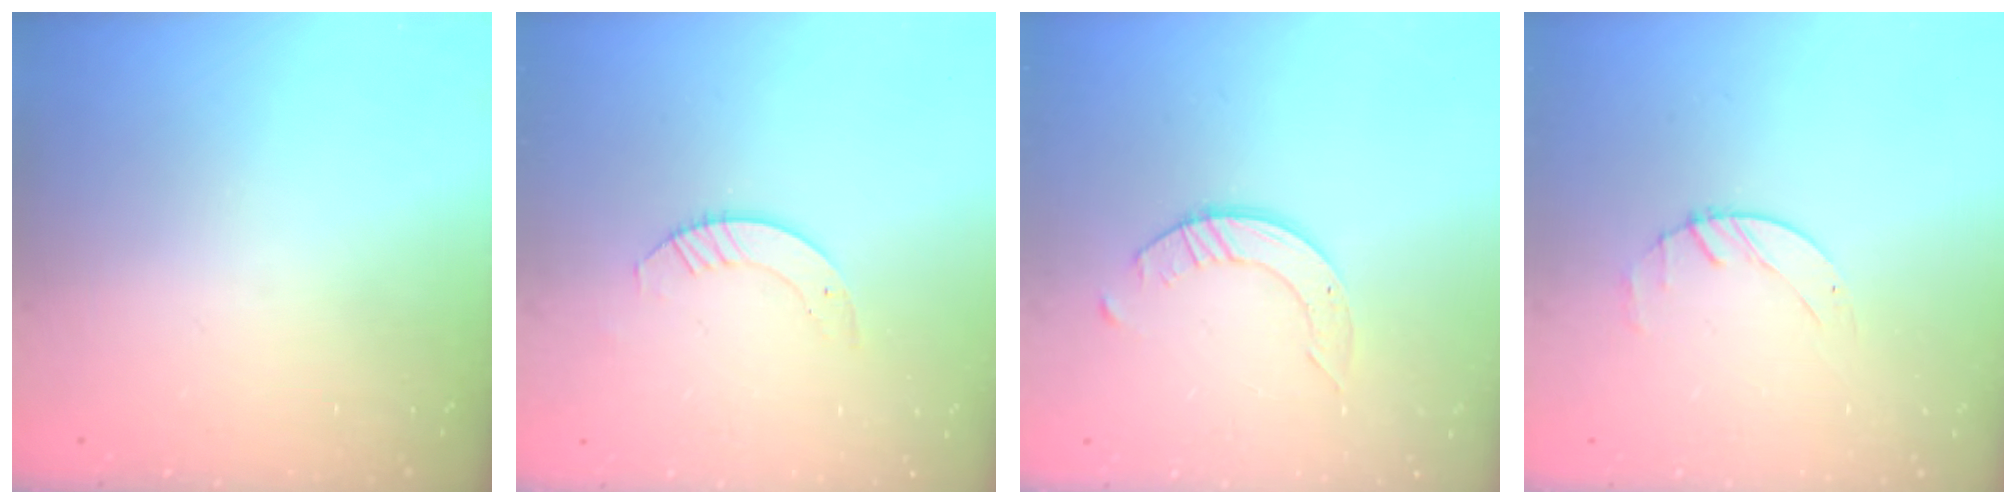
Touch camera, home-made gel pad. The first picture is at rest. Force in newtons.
{"total": 3.3, "press": 3.3, "slide": 0.3}
{"total": 3.2, "press": 3.2, "slide": 0.4}
{"total": 1.4, "press": 1.4, "slide": 0.2}